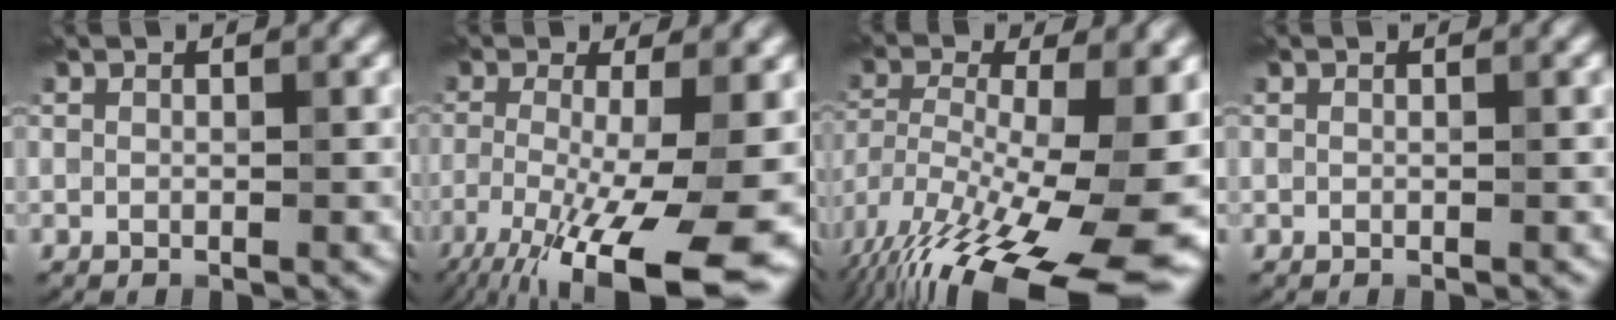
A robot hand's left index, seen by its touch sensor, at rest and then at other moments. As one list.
[{"total": 14.3, "force": [-6.7, 3.7, 12.1], "torque": [-0.203, -0.022, -0.110]}, {"total": 18.6, "force": [-8.3, 6.4, 15.4], "torque": [-0.267, -0.026, -0.123]}, {"total": 0.0}]